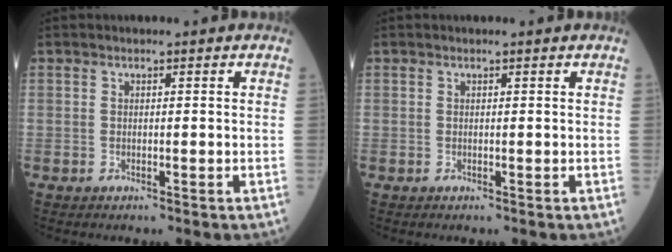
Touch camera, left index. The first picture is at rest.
{"total": 0.7, "force": [0.7, -0.1, 0.2], "torque": [-0.009, 0.000, 0.009]}